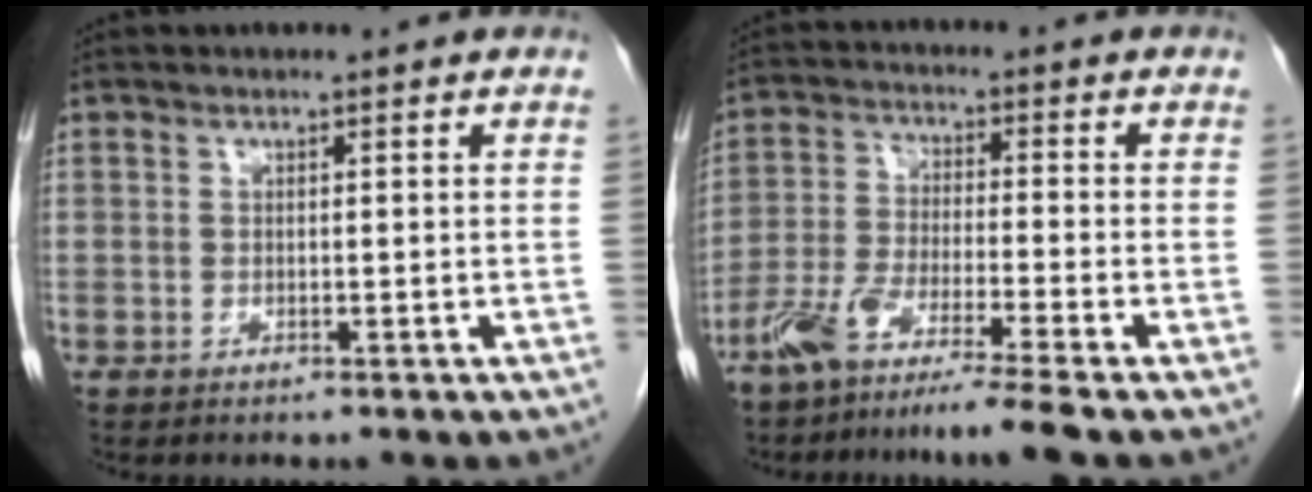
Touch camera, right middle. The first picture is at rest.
{"total": 8.8, "force": [-6.9, -1.1, 5.4], "torque": [-0.102, -0.030, -0.129]}